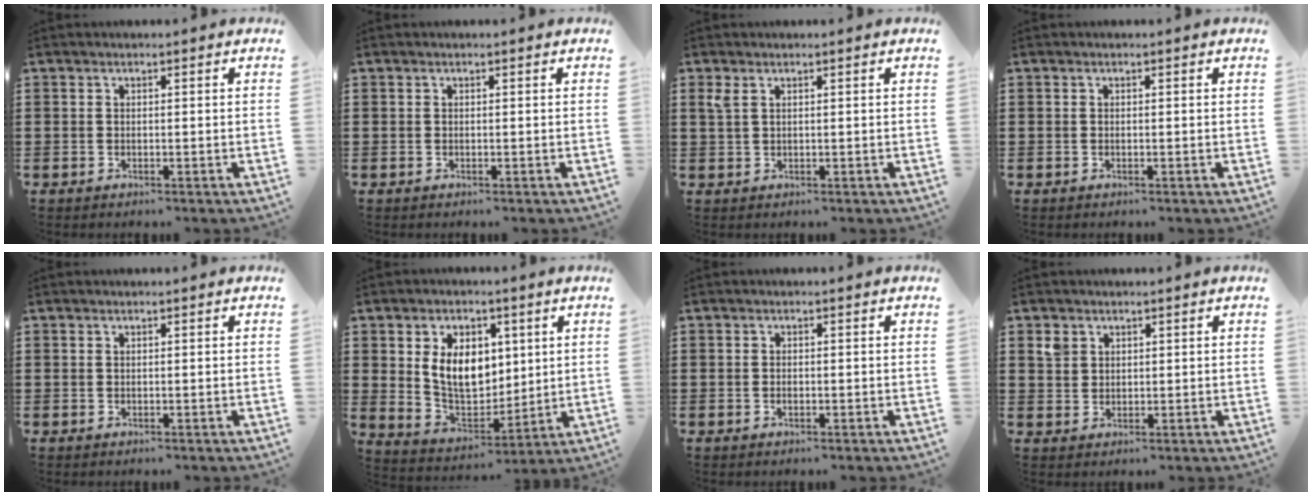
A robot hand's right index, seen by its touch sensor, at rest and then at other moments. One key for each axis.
{"total": 0.0}
{"total": 1.8, "fx": 1.0, "fy": 0.8, "fz": 1.3, "tx": -0.030, "ty": 0.004, "tz": 0.018}
{"total": 0.0}
{"total": 0.0}
{"total": 8.7, "fx": 2.2, "fy": 6.0, "fz": 5.9, "tx": -0.125, "ty": 0.008, "tz": 0.038}
{"total": 0.8, "fx": -0.2, "fy": 0.4, "fz": 0.7, "tx": -0.014, "ty": -0.002, "tz": -0.003}
{"total": 2.9, "fx": 1.7, "fy": 2.4, "fz": 0.5, "tx": -0.020, "ty": 0.011, "tz": 0.031}